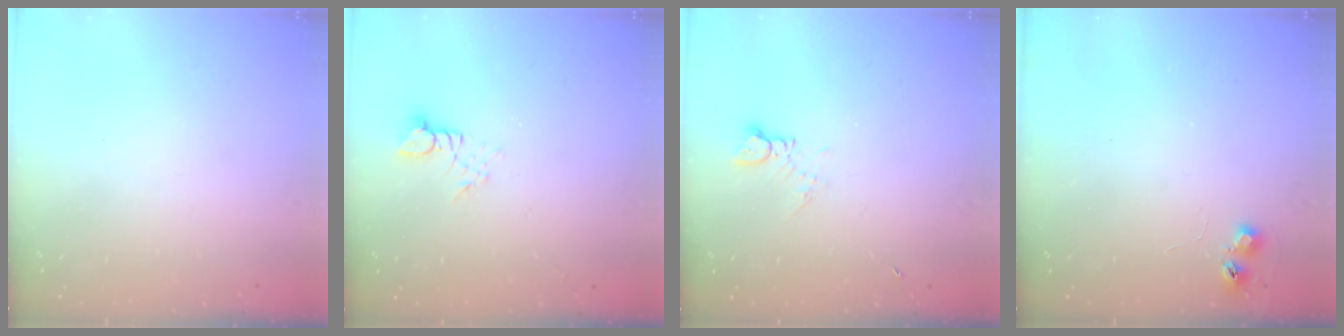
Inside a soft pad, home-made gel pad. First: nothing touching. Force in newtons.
{"total": 3.0, "press": 3.0, "slide": 0.3}
{"total": 3.0, "press": 2.9, "slide": 0.4}
{"total": 4.4, "press": 4.4, "slide": 0.5}